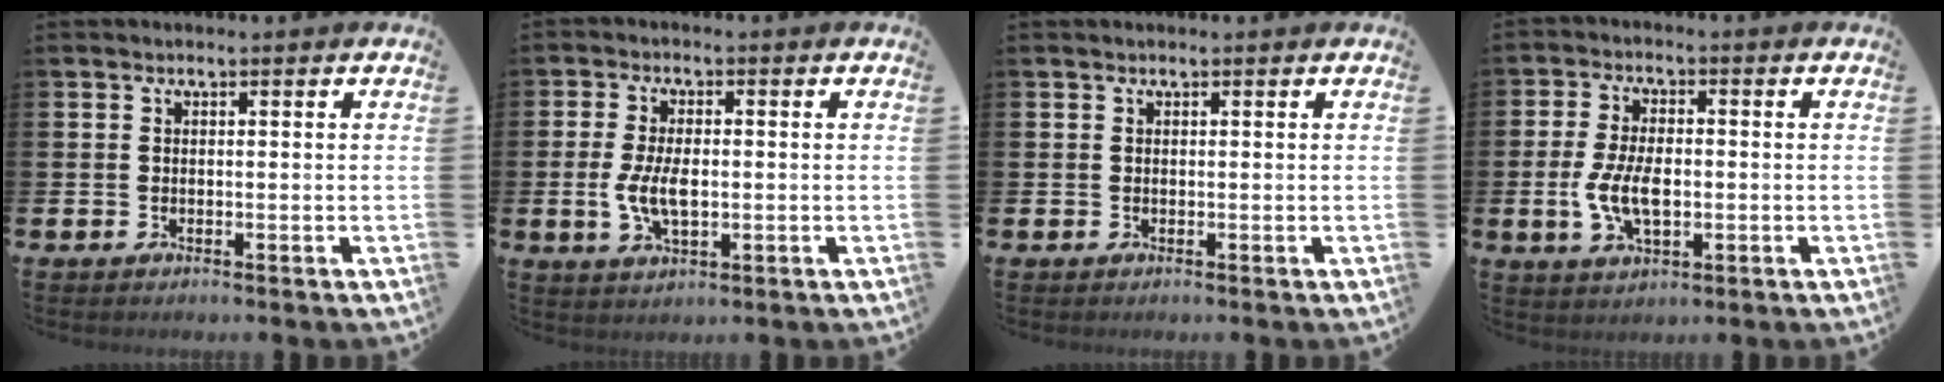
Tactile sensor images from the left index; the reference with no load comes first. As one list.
[{"total": 5.4, "force": [-0.3, 2.7, 4.7], "torque": [-0.096, 0.002, -0.010]}, {"total": 0.0}, {"total": 6.3, "force": [-0.7, 3.2, 5.3], "torque": [-0.111, 0.000, -0.018]}]